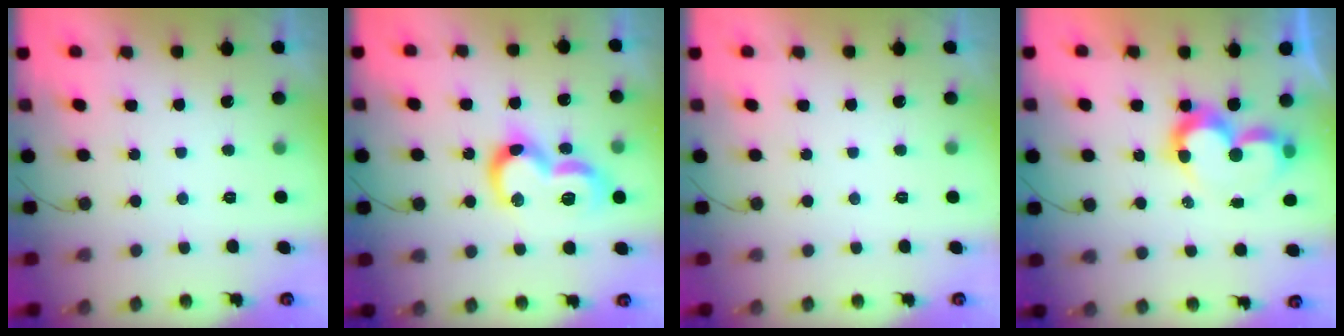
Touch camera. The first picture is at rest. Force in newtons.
{"total": 15.6, "press": 15.6, "slide": 1.0}
{"total": 0.0}
{"total": 8.9, "press": 8.9, "slide": 0.7}